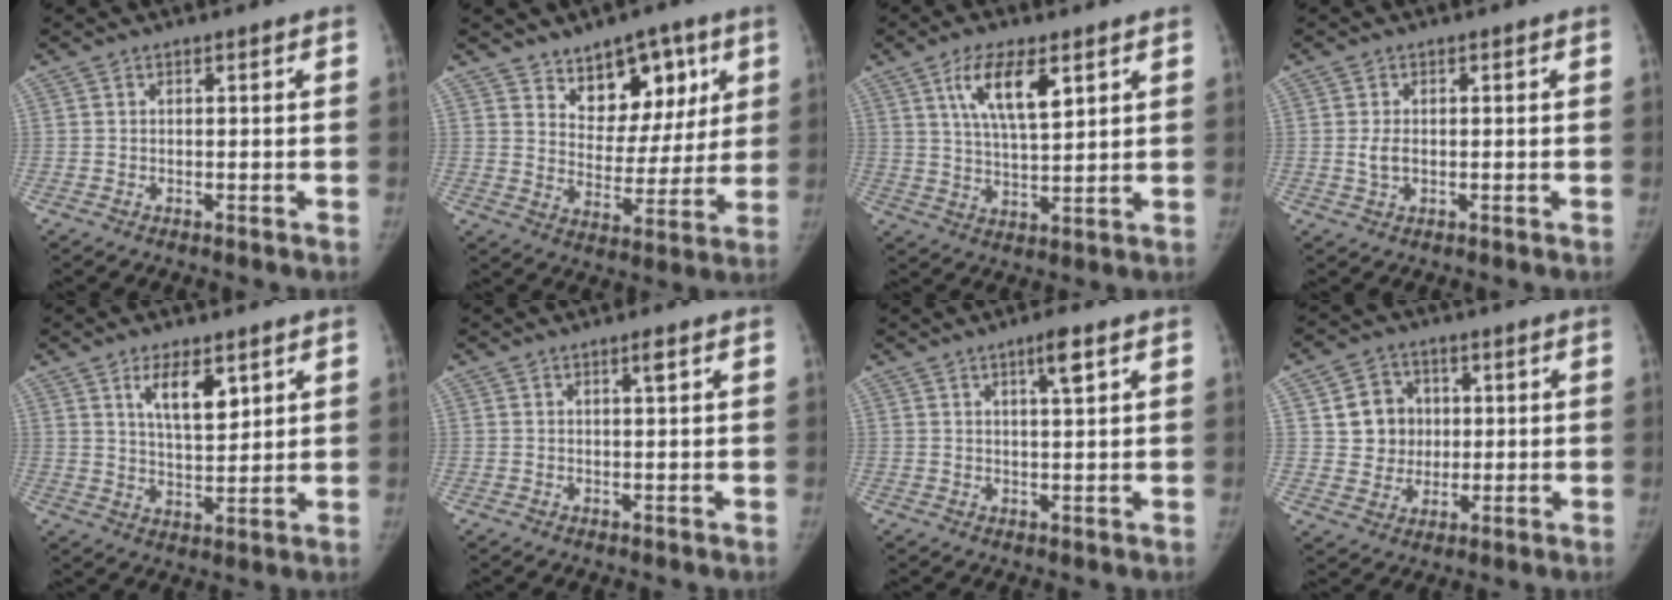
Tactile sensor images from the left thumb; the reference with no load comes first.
{"total": 12.8, "force": [7.1, 8.3, 6.7], "torque": [-0.046, -0.038, 0.114]}
{"total": 10.1, "force": [4.7, 3.7, 8.2], "torque": [-0.136, -0.020, 0.091]}
{"total": 2.8, "force": [-0.2, 1.9, 2.1], "torque": [-0.039, 0.002, -0.002]}
{"total": 8.3, "force": [4.1, 3.6, 6.2], "torque": [-0.085, -0.030, 0.074]}
{"total": 1.3, "force": [0.6, 0.1, 1.1], "torque": [-0.019, -0.001, 0.010]}
{"total": 3.8, "force": [1.9, 0.5, 3.2], "torque": [-0.052, -0.007, 0.031]}
{"total": 8.9, "force": [1.5, 8.3, 3.0], "torque": [-0.007, 0.001, 0.030]}